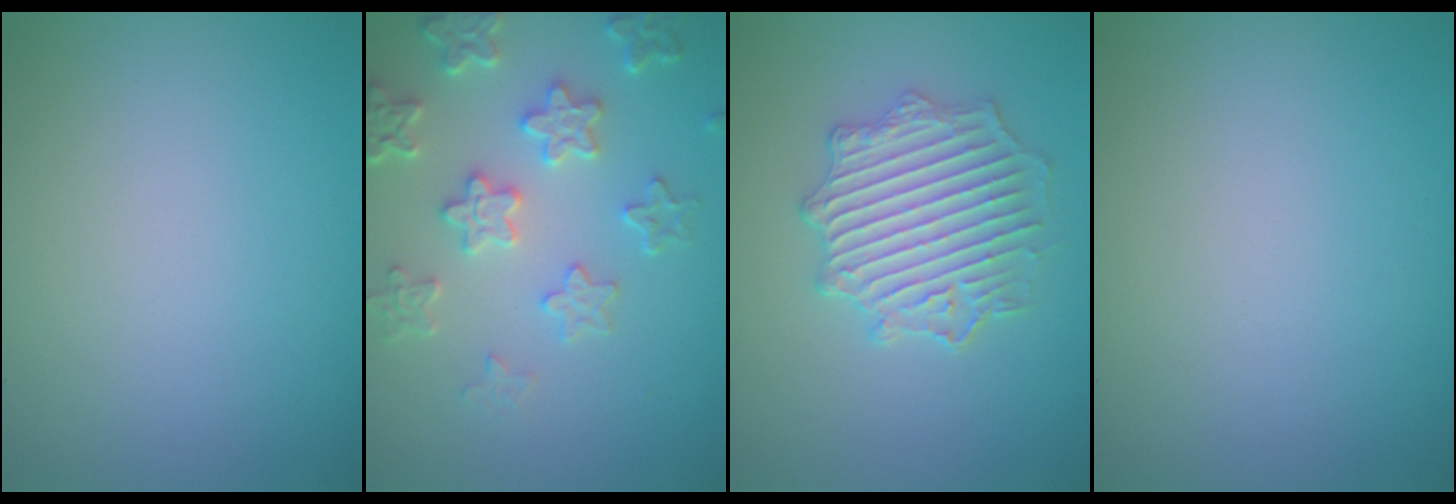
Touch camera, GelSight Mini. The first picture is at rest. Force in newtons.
{"total": 4.5, "press": 3.9, "slide": 2.2}
{"total": 4.8, "press": 4.5, "slide": 1.7}
{"total": 0.0}